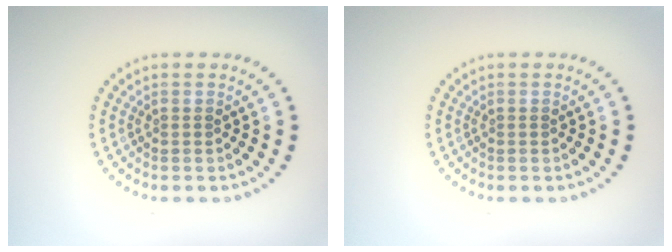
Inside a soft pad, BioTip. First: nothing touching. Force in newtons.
{"total": 0.0}